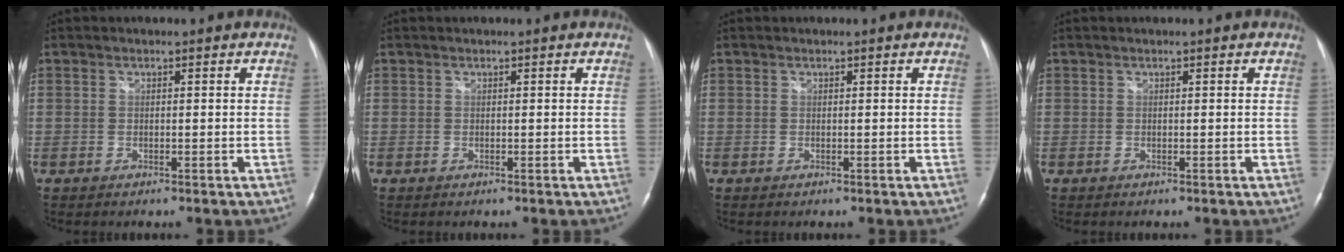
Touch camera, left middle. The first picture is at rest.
{"total": 0.0}
{"total": 0.0}
{"total": 0.0}